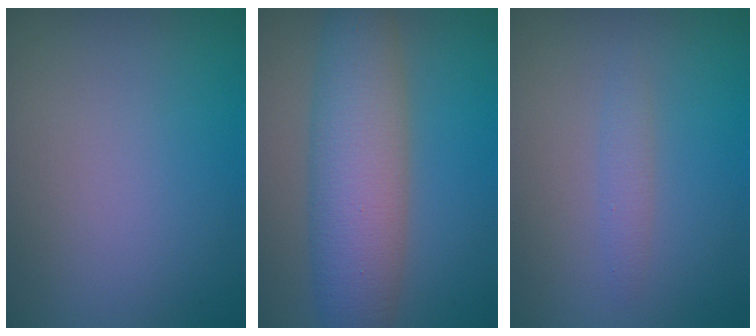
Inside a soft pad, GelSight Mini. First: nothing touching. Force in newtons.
{"total": 7.8, "press": 7.8, "slide": 0.3}
{"total": 1.2, "press": 1.2, "slide": 0.0}